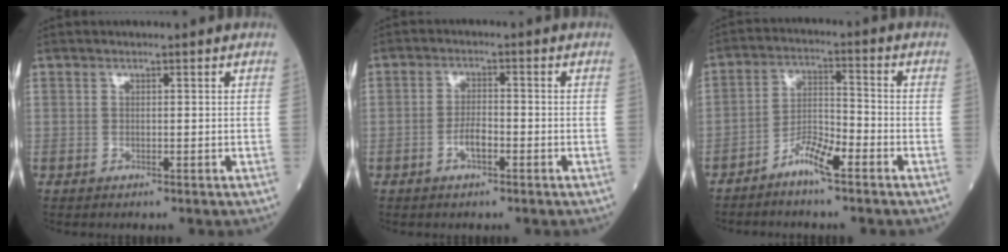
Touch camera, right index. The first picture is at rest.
{"total": 2.8, "force": [-1.3, 1.0, 2.4], "torque": [-0.047, 0.002, -0.025]}
{"total": 5.8, "force": [-4.0, 0.7, 4.1], "torque": [-0.081, 0.005, -0.079]}